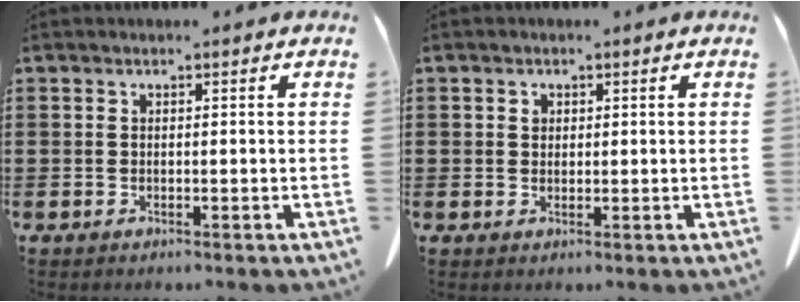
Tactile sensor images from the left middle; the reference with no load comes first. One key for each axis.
{"total": 1.3, "fx": 0.7, "fy": 1.1, "fz": 0.3, "tx": -0.002, "ty": 0.000, "tz": 0.012}